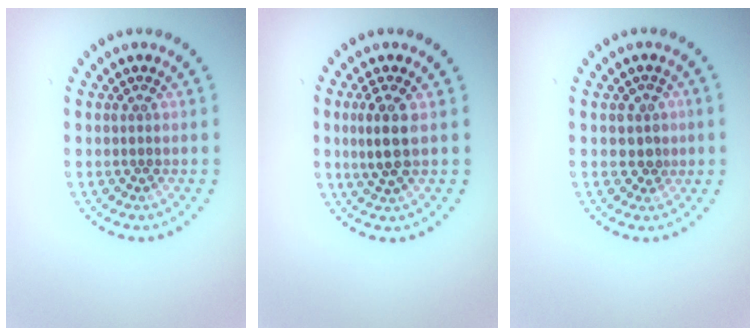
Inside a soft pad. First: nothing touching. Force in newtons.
{"total": 2.9, "press": 2.7, "slide": 1.1}
{"total": 1.7, "press": 1.5, "slide": 0.7}